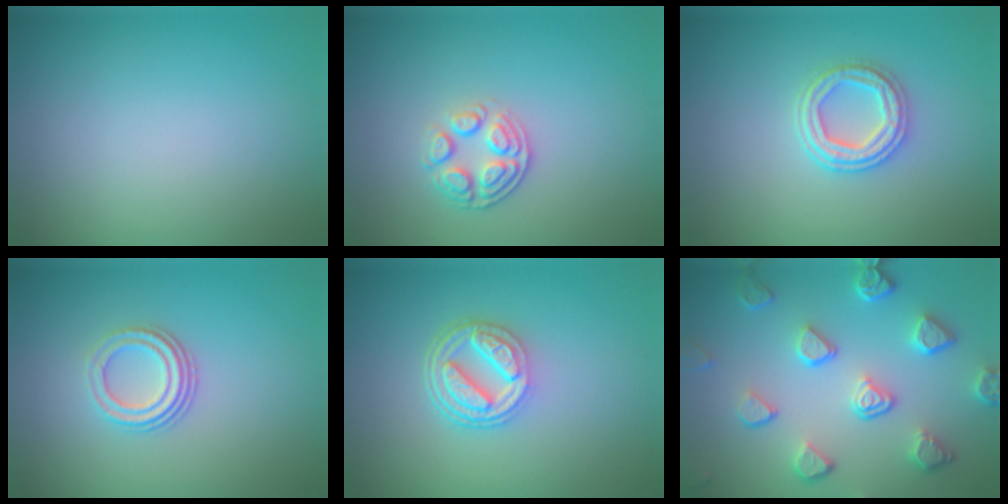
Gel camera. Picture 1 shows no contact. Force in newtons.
{"total": 2.7, "press": 2.3, "slide": 1.4}
{"total": 3.1, "press": 2.8, "slide": 1.3}
{"total": 3.0, "press": 2.2, "slide": 2.0}
{"total": 4.6, "press": 3.4, "slide": 3.1}
{"total": 5.2, "press": 4.2, "slide": 3.0}